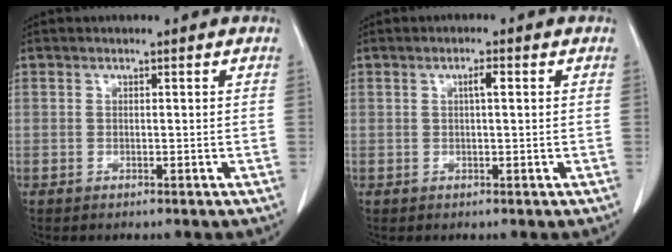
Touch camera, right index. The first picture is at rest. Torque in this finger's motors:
{"motor_torque": [0.14, -0.10, 0.04, 0.02]}